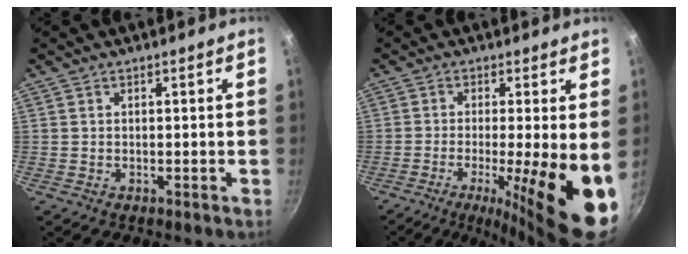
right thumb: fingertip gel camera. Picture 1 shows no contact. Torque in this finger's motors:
{"motor_torque": [0.84, 2.43, 0.48, 0.02, 0.14]}